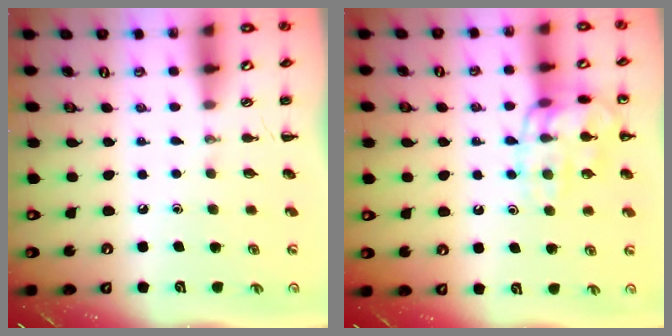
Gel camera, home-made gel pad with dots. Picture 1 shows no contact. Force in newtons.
{"total": 14.5, "press": 14.5, "slide": 0.5}